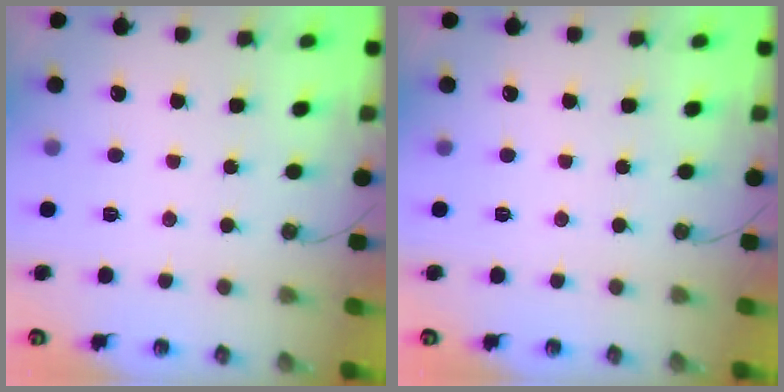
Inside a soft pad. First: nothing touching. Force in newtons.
{"total": 0.0}